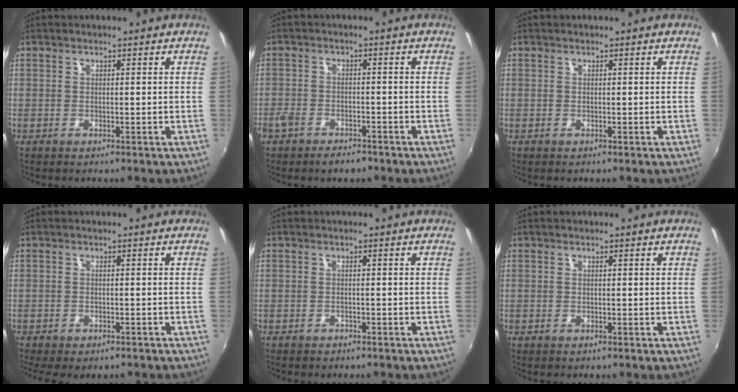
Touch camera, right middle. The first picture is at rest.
{"total": 5.8, "force": [-4.3, 2.7, 2.6], "torque": [-0.070, -0.007, -0.075]}
{"total": 0.0}
{"total": 5.9, "force": [-4.6, 1.9, 3.2], "torque": [-0.075, -0.029, -0.068]}
{"total": 1.5, "force": [-1.4, 0.5, 0.4], "torque": [-0.013, -0.005, -0.019]}
{"total": 0.0}